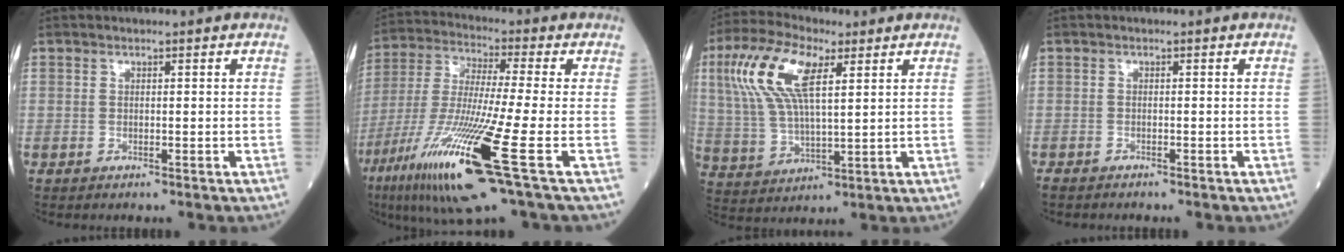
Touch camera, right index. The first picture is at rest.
{"total": 18.7, "force": [-7.9, -0.1, 17.0], "torque": [-0.352, -0.047, -0.151]}
{"total": 13.1, "force": [5.0, 4.3, 11.3], "torque": [-0.254, 0.023, 0.099]}
{"total": 2.4, "force": [-2.2, 0.6, 0.8], "torque": [-0.013, -0.004, -0.033]}